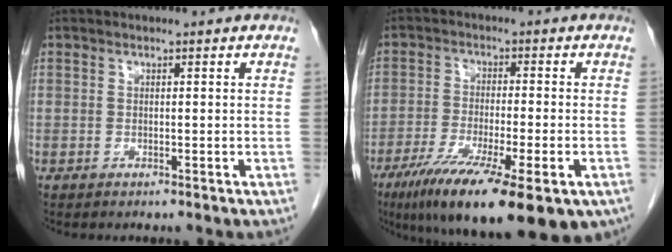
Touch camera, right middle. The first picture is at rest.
{"total": 19.3, "force": [-12.0, 3.6, 14.7], "torque": [-0.210, -0.042, -0.184]}